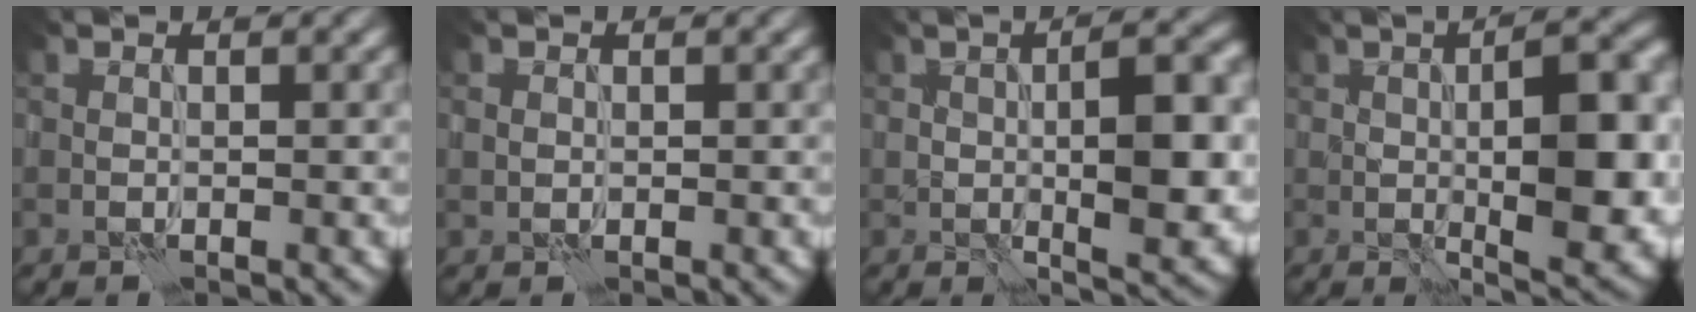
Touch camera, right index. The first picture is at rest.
{"total": 0.6, "force": [0.1, 0.6, 0.2], "torque": [-0.003, 0.000, 0.001]}
{"total": 8.2, "force": [-0.2, 2.8, 7.7], "torque": [-0.116, 0.000, 0.001]}
{"total": 11.3, "force": [-0.1, 3.8, 10.6], "torque": [-0.152, -0.004, 0.005]}